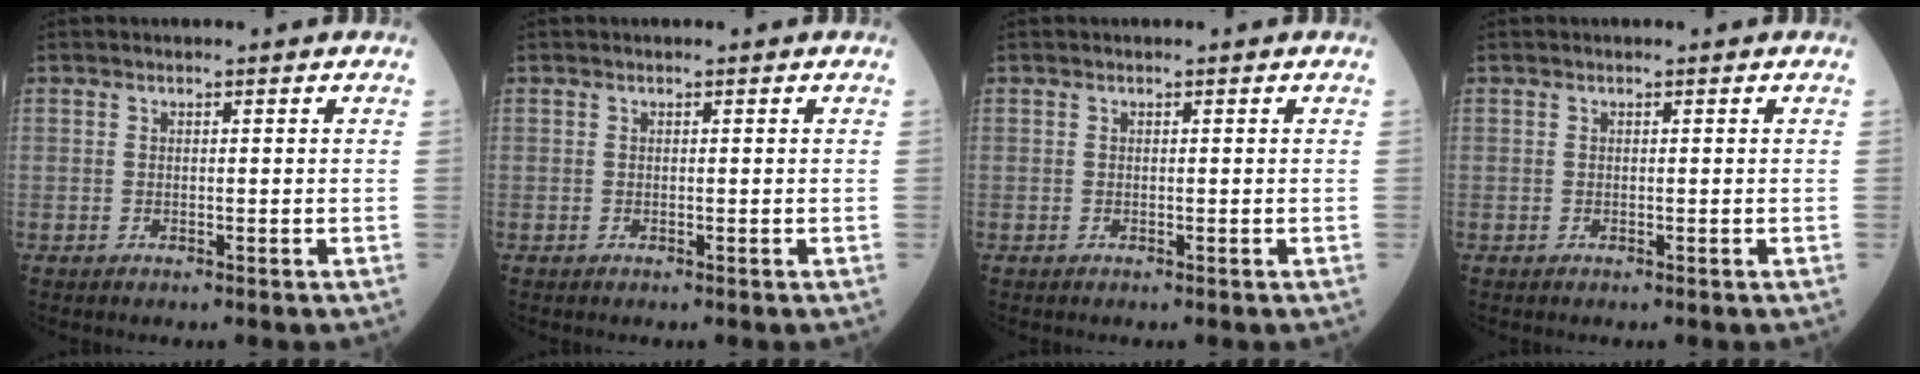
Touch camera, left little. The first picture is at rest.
{"total": 0.0}
{"total": 0.0}
{"total": 0.0}